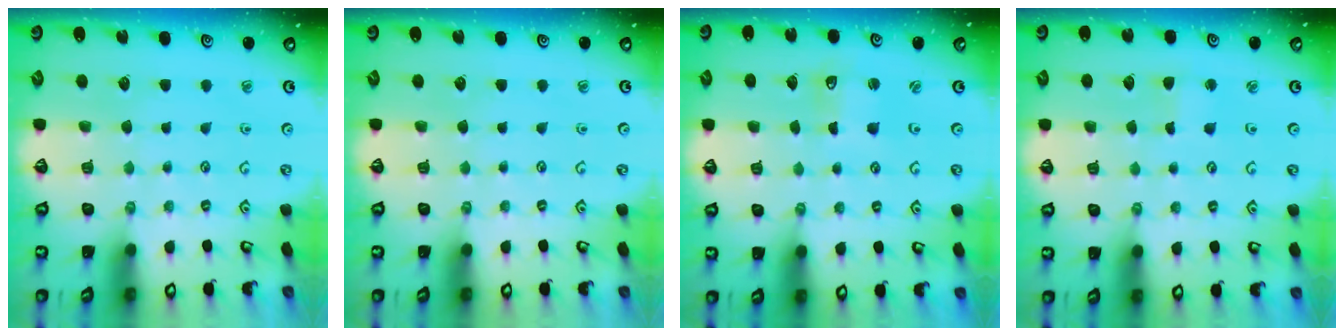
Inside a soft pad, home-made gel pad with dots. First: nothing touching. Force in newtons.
{"total": 0.0}
{"total": 2.3, "press": 2.3, "slide": 0.3}
{"total": 2.2, "press": 2.2, "slide": 0.2}